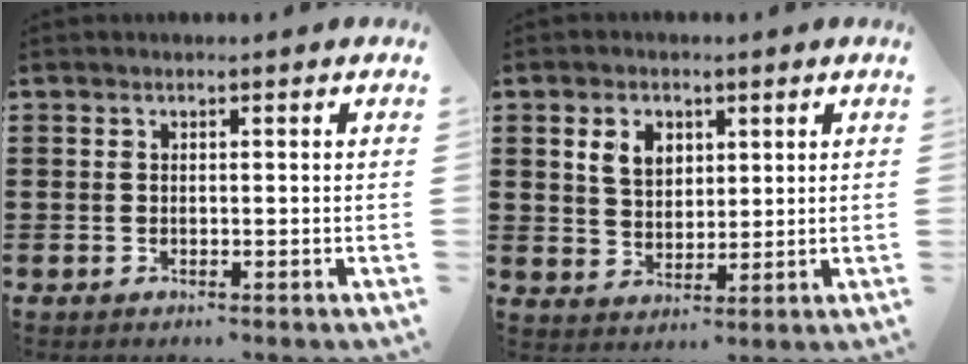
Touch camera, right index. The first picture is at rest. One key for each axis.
{"total": 4.6, "fx": 1.8, "fy": 3.3, "fz": 2.7, "tx": -0.065, "ty": 0.012, "tz": 0.032}